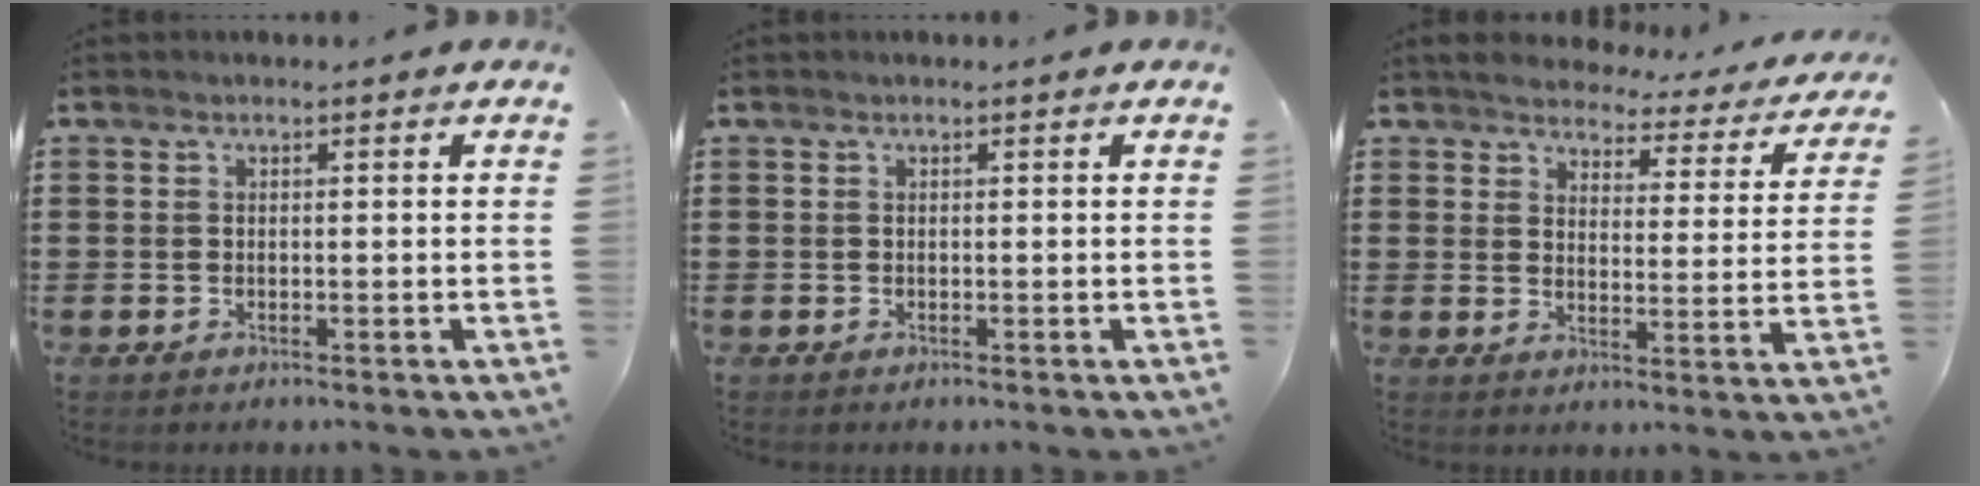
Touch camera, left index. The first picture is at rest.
{"total": 0.0}
{"total": 3.3, "force": [3.3, 0.3, 0.2], "torque": [-0.028, -0.029, 0.051]}